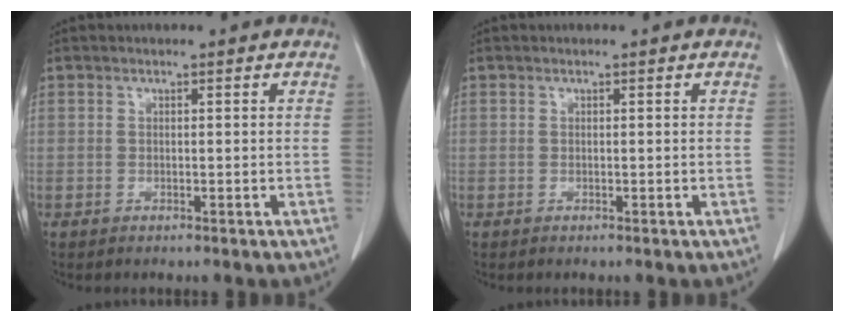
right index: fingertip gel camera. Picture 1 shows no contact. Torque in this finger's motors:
{"motor_torque": [-0.07, 0.05, 0.02, 0.00]}